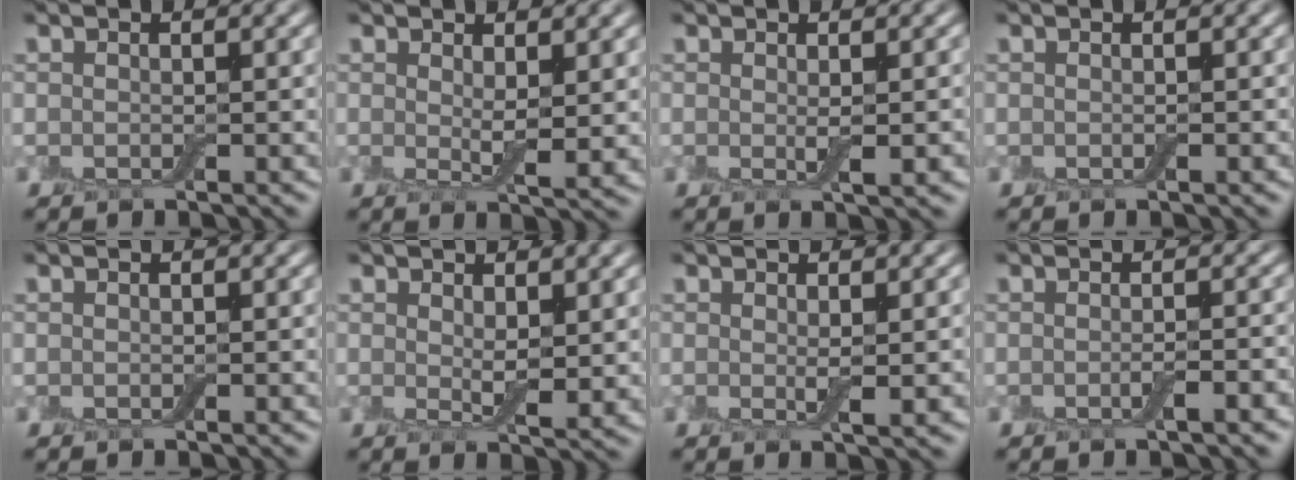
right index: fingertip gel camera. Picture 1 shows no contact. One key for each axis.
{"total": 2.1, "fx": 0.8, "fy": 0.4, "fz": 1.9, "tx": -0.035, "ty": -0.005, "tz": 0.014}
{"total": 1.6, "fx": -0.1, "fy": 0.1, "fz": 1.5, "tx": -0.029, "ty": -0.003, "tz": 0.000}
{"total": 0.0}
{"total": 0.0}
{"total": 2.2, "fx": 0.8, "fy": 0.8, "fz": 1.9, "tx": -0.035, "ty": -0.005, "tz": 0.015}
{"total": 1.3, "fx": 0.1, "fy": 0.0, "fz": 1.3, "tx": -0.025, "ty": -0.002, "tz": 0.000}
{"total": 1.1, "fx": -0.6, "fy": -0.3, "fz": 0.9, "tx": -0.018, "ty": 0.003, "tz": -0.010}